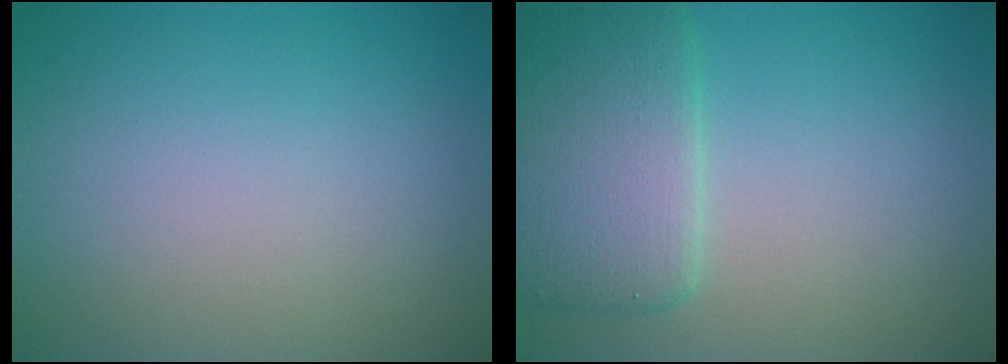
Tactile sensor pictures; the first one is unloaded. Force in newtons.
{"total": 5.2, "press": 5.2, "slide": 0.2}